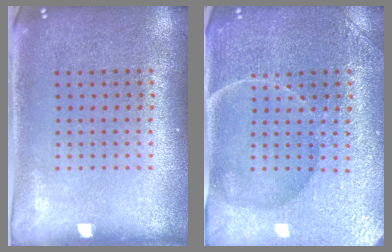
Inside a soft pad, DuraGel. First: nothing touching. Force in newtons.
{"total": 4.6, "press": 4.4, "slide": 1.1}